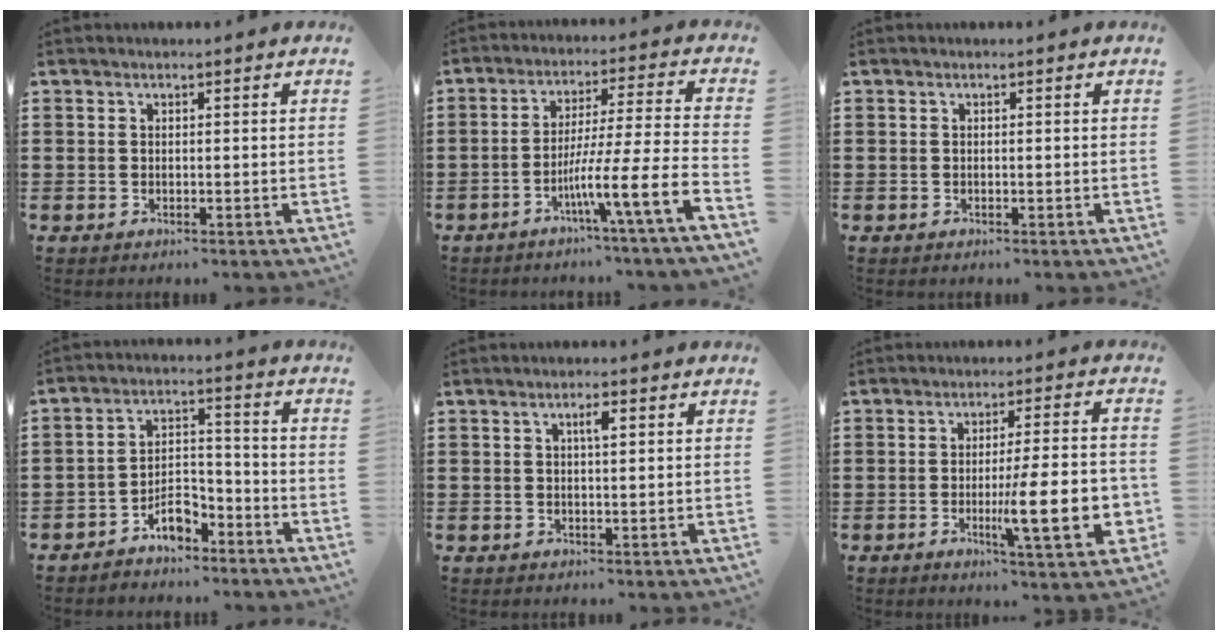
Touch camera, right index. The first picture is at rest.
{"total": 10.1, "force": [-5.5, -0.3, 8.5], "torque": [-0.144, -0.014, -0.106]}
{"total": 0.0}
{"total": 5.7, "force": [-4.4, 2.6, 2.6], "torque": [-0.042, 0.020, -0.081]}
{"total": 2.1, "force": [0.7, 0.5, 1.9], "torque": [-0.037, 0.007, 0.009]}
{"total": 13.5, "force": [-3.1, 2.4, 12.9], "torque": [-0.196, -0.018, -0.053]}